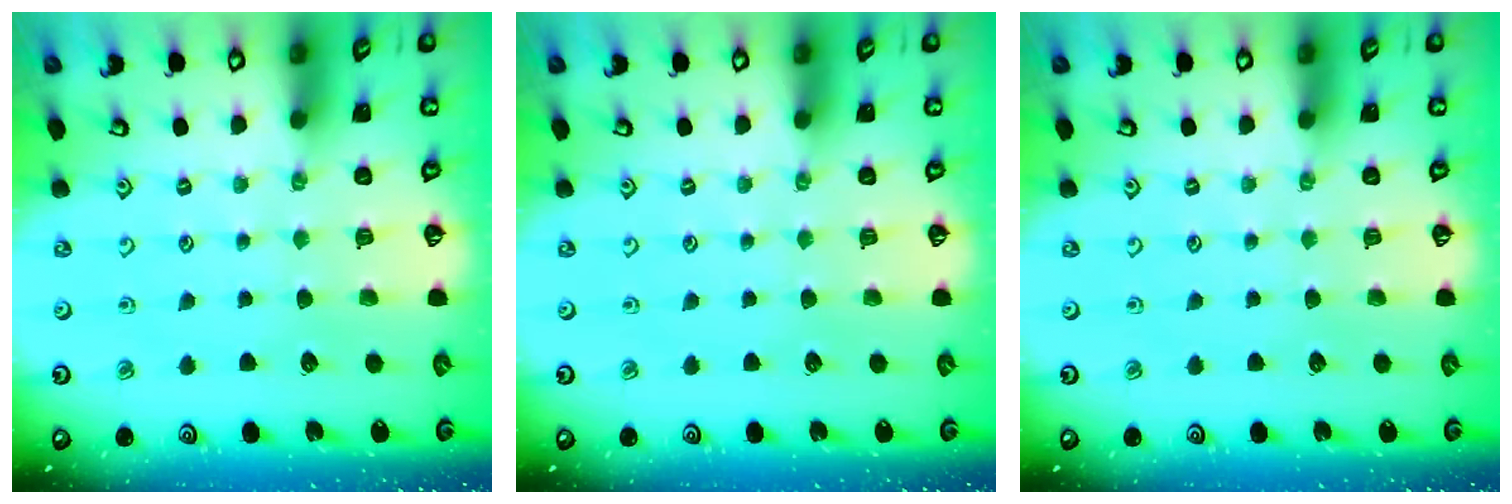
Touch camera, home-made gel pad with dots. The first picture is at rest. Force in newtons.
{"total": 0.0}
{"total": 0.0}